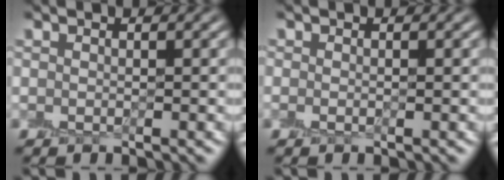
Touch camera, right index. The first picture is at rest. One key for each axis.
{"total": 0.0}